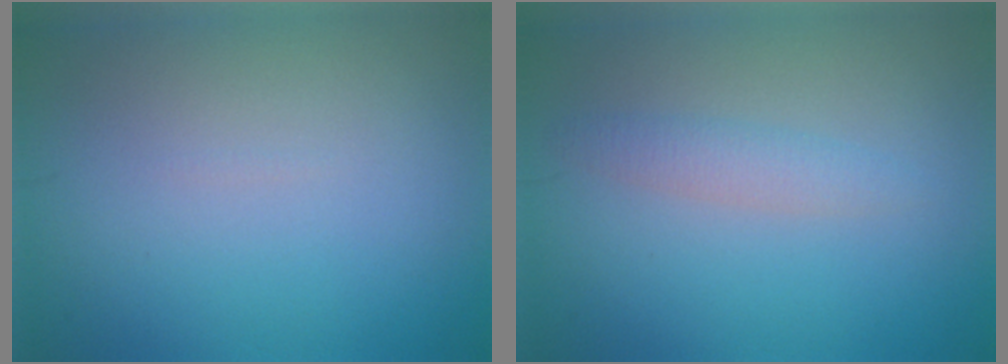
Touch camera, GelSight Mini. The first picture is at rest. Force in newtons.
{"total": 1.7, "press": 1.7, "slide": 0.1}